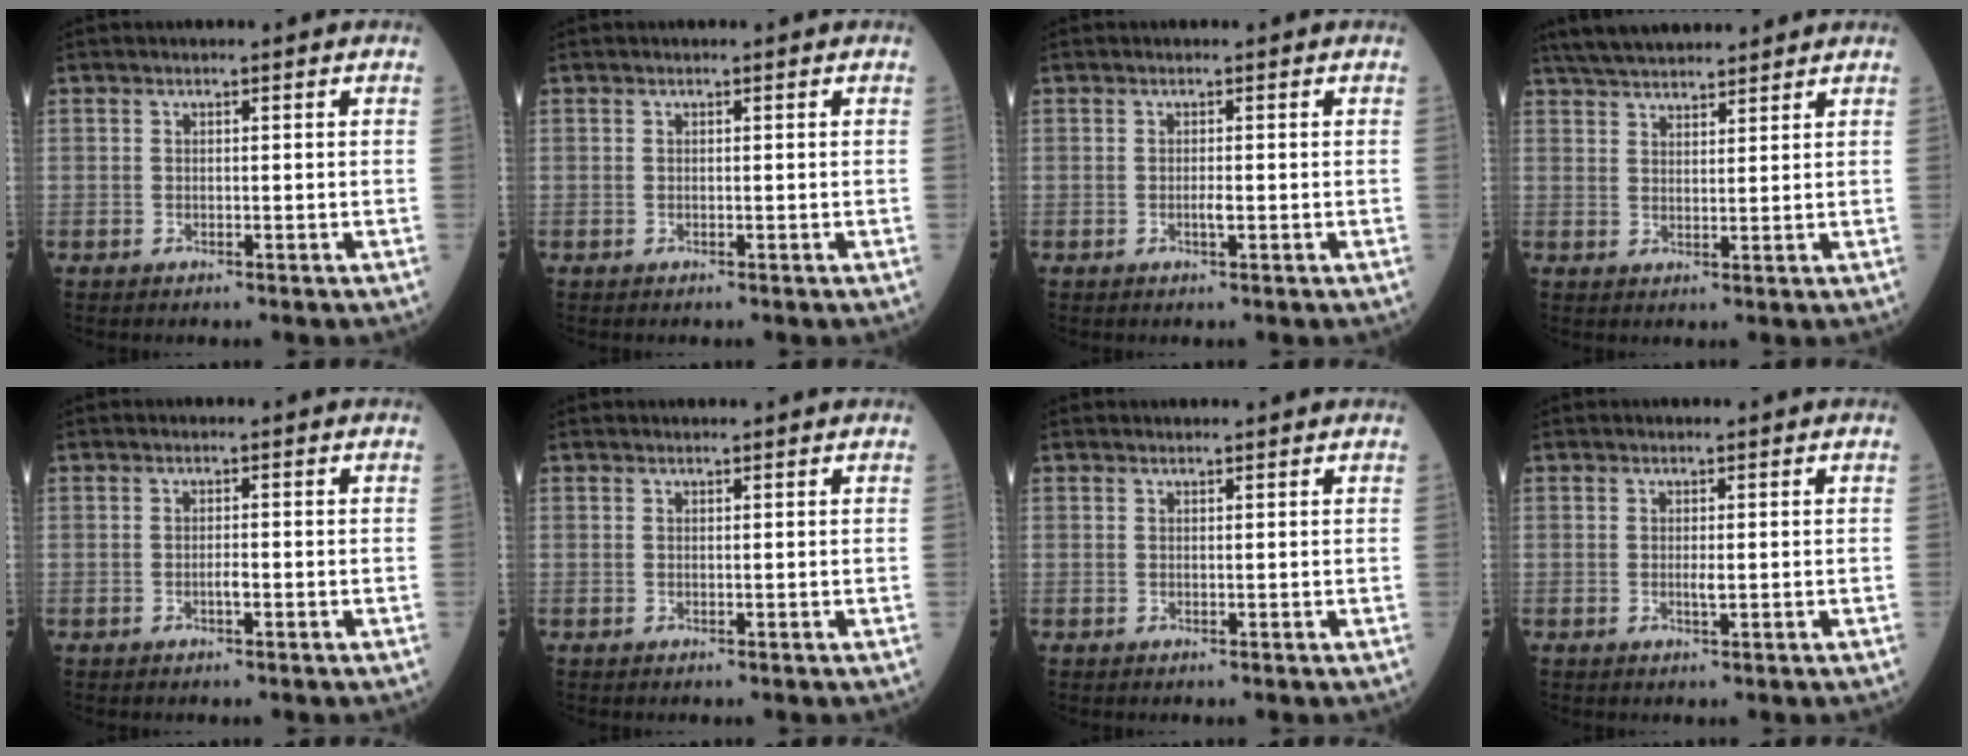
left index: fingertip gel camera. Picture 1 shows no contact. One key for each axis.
{"total": 0.0}
{"total": 0.9, "fx": -0.1, "fy": 0.0, "fz": 0.8, "tx": -0.018, "ty": -0.002, "tz": -0.002}
{"total": 11.2, "fx": 10.1, "fy": 2.2, "fz": 4.3, "tx": -0.072, "ty": 0.035, "tz": 0.162}
{"total": 0.9, "fx": -0.3, "fy": 0.1, "fz": 0.8, "tx": -0.017, "ty": 0.001, "tz": -0.006}
{"total": 1.5, "fx": 1.5, "fy": 0.0, "fz": 0.2, "tx": -0.010, "ty": 0.007, "tz": 0.021}
{"total": 1.9, "fx": 1.9, "fy": 0.1, "fz": 0.2, "tx": -0.010, "ty": 0.008, "tz": 0.025}
{"total": 0.9, "fx": 0.2, "fy": 0.1, "fz": 0.9, "tx": -0.023, "ty": -0.003, "tz": 0.003}